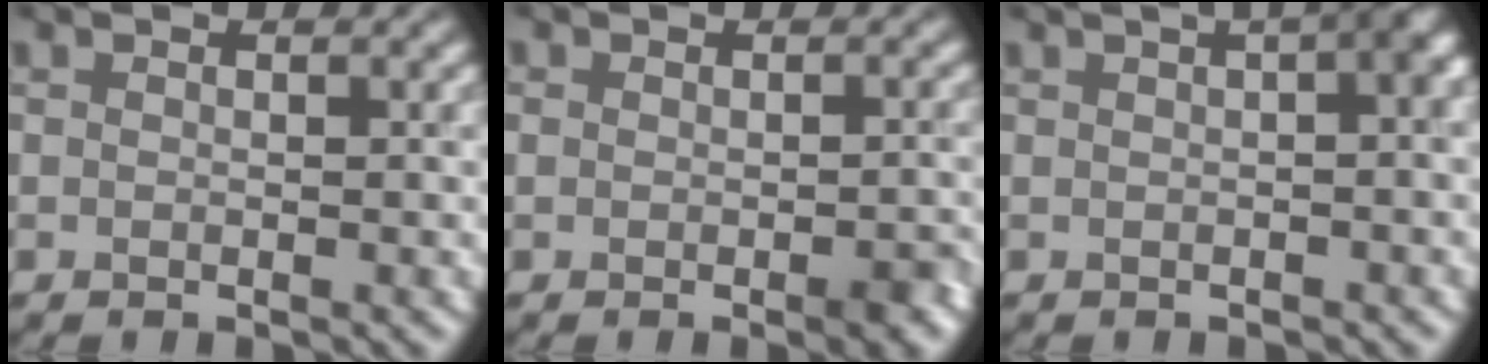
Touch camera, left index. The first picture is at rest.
{"total": 2.5, "force": [-0.9, 1.5, 1.7], "torque": [-0.018, -0.008, -0.012]}
{"total": 9.7, "force": [3.0, 4.6, 8.0], "torque": [-0.036, 0.058, 0.009]}